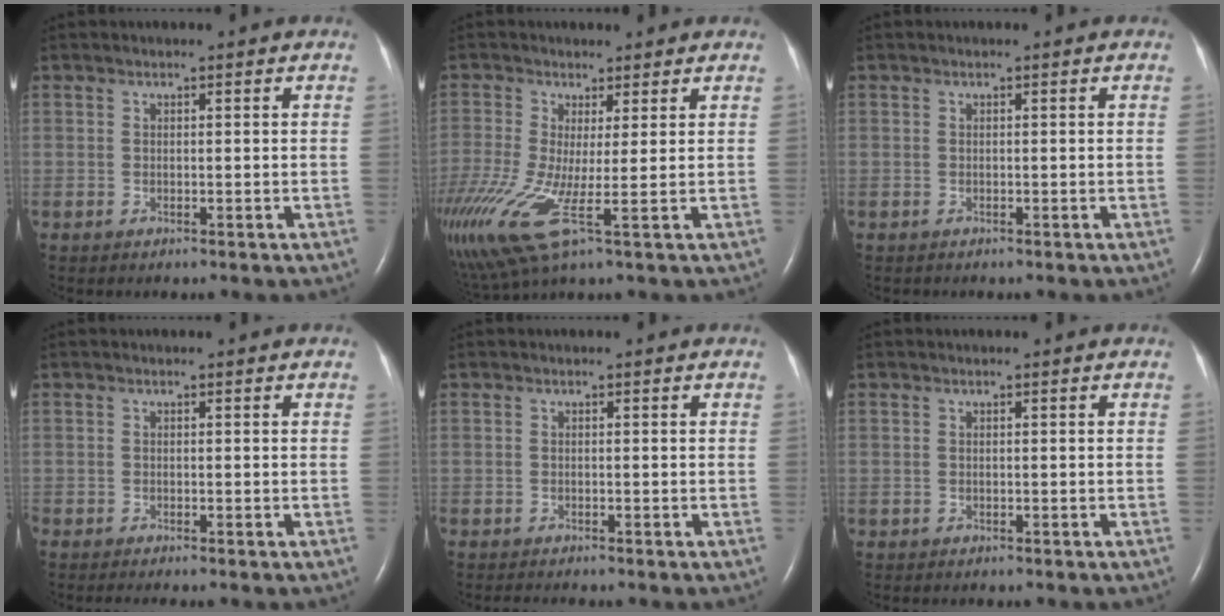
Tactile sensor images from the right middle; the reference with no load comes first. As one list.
[{"total": 14.6, "force": [-4.1, 3.7, 13.5], "torque": [-0.336, -0.021, -0.071]}, {"total": 0.0}, {"total": 1.3, "force": [-1.1, -0.2, 0.6], "torque": [-0.012, -0.002, -0.020]}, {"total": 2.0, "force": [-1.8, 0.1, 0.7], "torque": [-0.014, -0.005, -0.025]}, {"total": 0.0}]